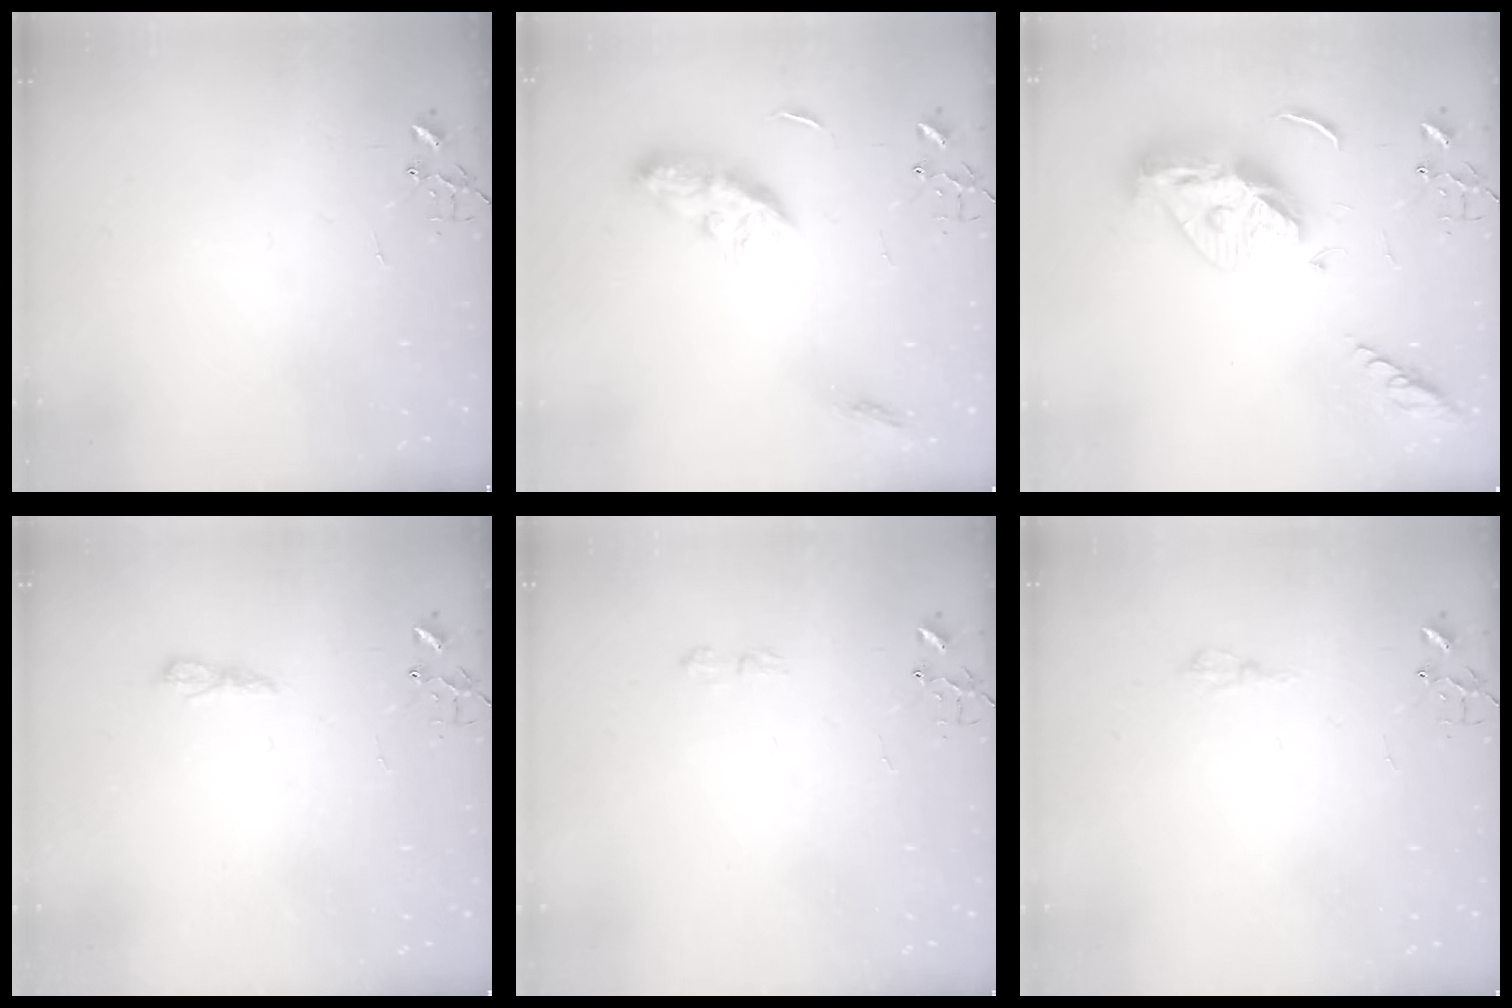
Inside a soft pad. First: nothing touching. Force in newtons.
{"total": 9.3, "press": 9.3, "slide": 0.3}
{"total": 15.9, "press": 15.8, "slide": 1.5}
{"total": 5.5, "press": 5.5, "slide": 0.6}
{"total": 6.4, "press": 6.4, "slide": 0.9}
{"total": 6.5, "press": 6.4, "slide": 0.8}